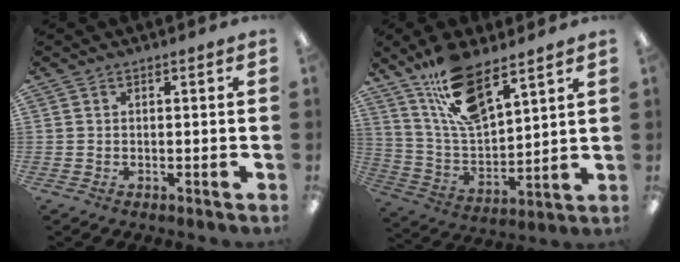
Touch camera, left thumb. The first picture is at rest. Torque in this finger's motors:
{"motor_torque": [0.38, 0.31, 1.57, -1.20, 0.12]}